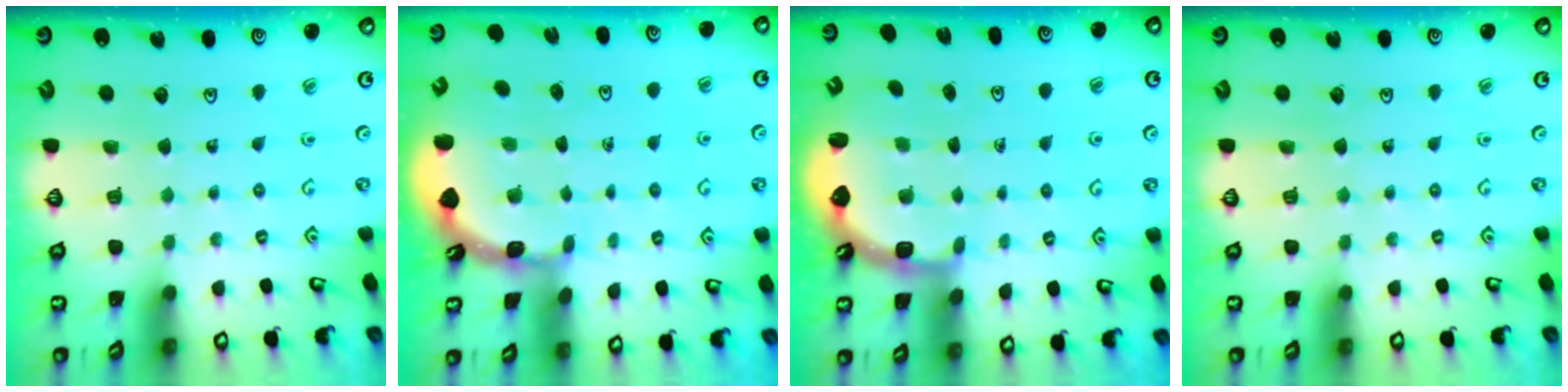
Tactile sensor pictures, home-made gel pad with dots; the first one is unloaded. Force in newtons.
{"total": 1.7, "press": 1.6, "slide": 0.1}
{"total": 2.5, "press": 2.1, "slide": 1.3}
{"total": 0.0}